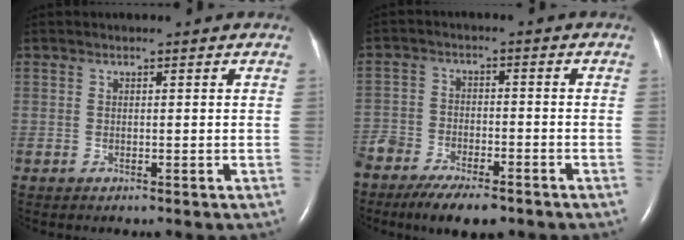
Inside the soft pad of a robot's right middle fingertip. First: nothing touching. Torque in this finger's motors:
{"motor_torque": [1.09, -1.05, 0.23, 0.10]}